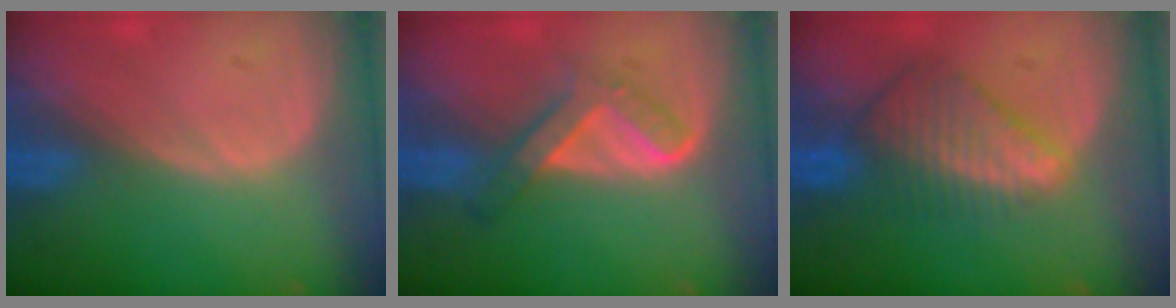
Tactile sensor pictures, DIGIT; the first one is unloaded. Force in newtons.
{"total": 5.3, "press": 5.0, "slide": 1.6}
{"total": 7.7, "press": 7.0, "slide": 3.2}